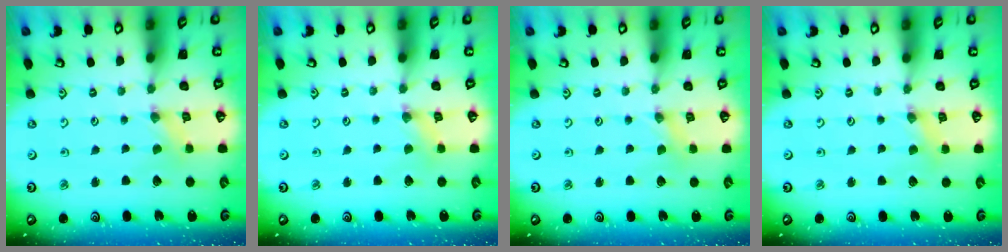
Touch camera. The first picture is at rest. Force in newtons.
{"total": 1.0, "press": 1.0, "slide": 0.3}
{"total": 0.0}
{"total": 1.5, "press": 1.5, "slide": 0.1}